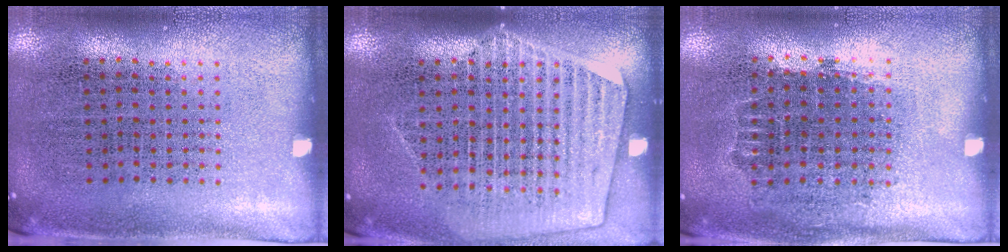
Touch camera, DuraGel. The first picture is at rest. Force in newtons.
{"total": 1.6, "press": 1.4, "slide": 0.7}
{"total": 0.7, "press": 0.6, "slide": 0.3}